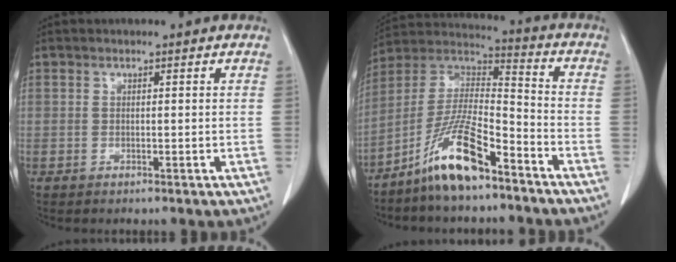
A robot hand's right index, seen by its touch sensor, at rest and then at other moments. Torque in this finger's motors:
{"motor_torque": [1.24, -0.91, 0.74, 0.21]}